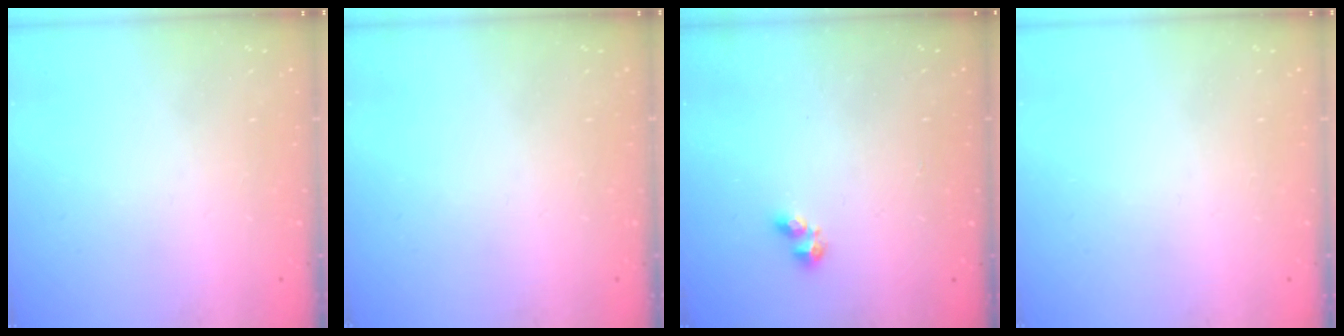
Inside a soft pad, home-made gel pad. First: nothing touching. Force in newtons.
{"total": 0.0}
{"total": 1.8, "press": 1.7, "slide": 0.5}
{"total": 0.0}